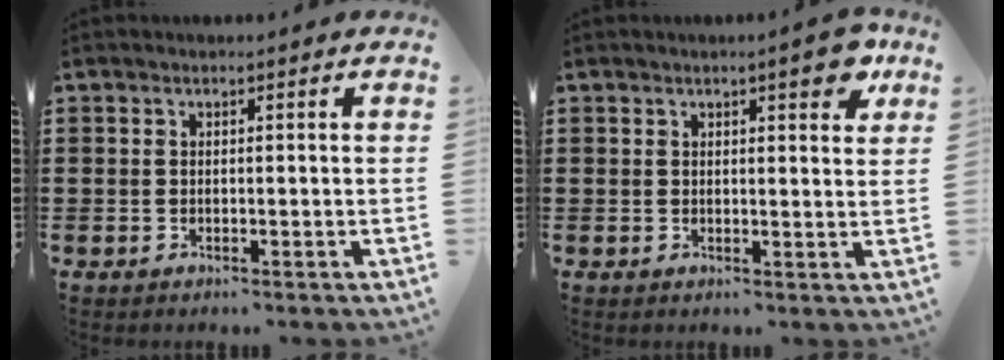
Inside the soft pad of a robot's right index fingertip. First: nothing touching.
{"total": 4.5, "force": [2.6, 1.2, 3.5], "torque": [-0.034, -0.007, 0.036]}